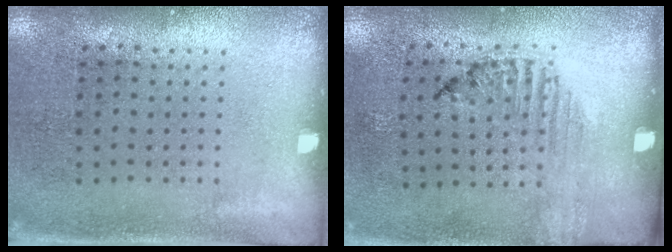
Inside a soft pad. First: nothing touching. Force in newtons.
{"total": 1.3, "press": 1.2, "slide": 0.4}